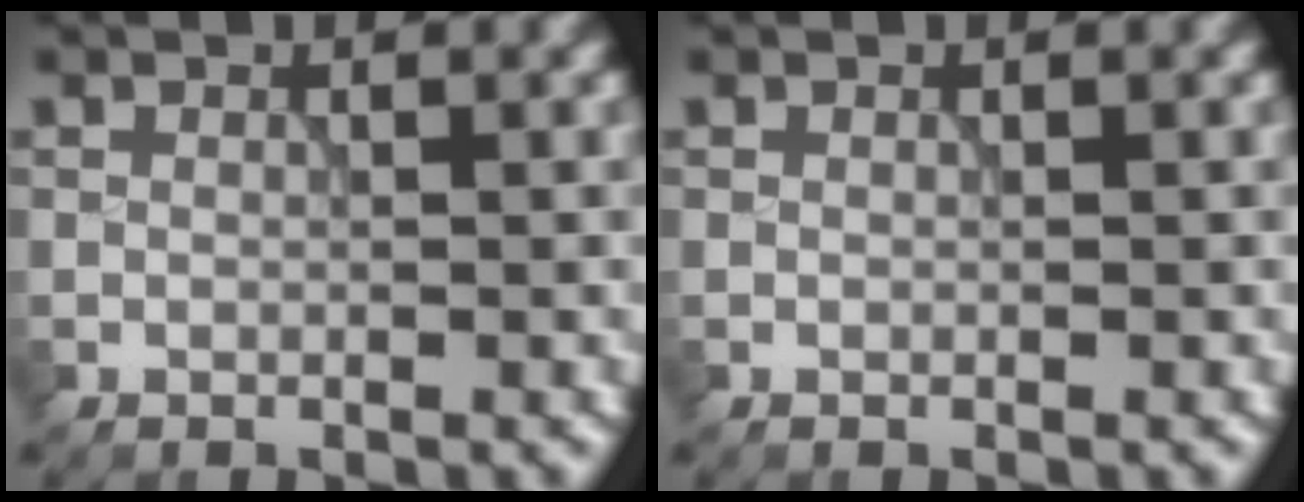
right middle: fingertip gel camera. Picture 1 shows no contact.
{"total": 0.0}